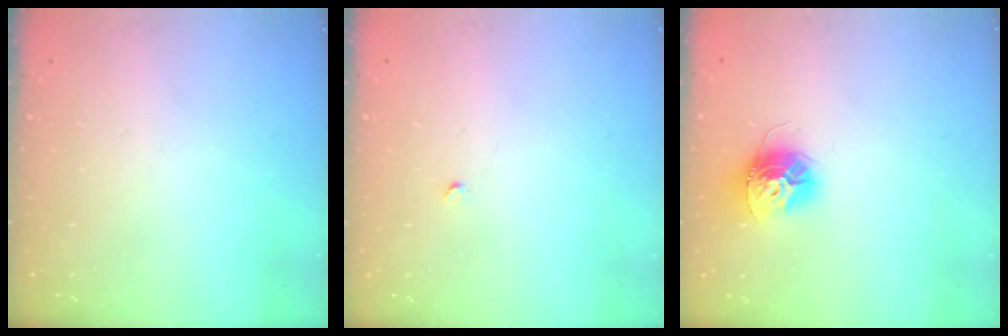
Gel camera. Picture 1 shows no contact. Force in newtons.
{"total": 2.0, "press": 2.0, "slide": 0.3}
{"total": 11.3, "press": 11.3, "slide": 0.7}